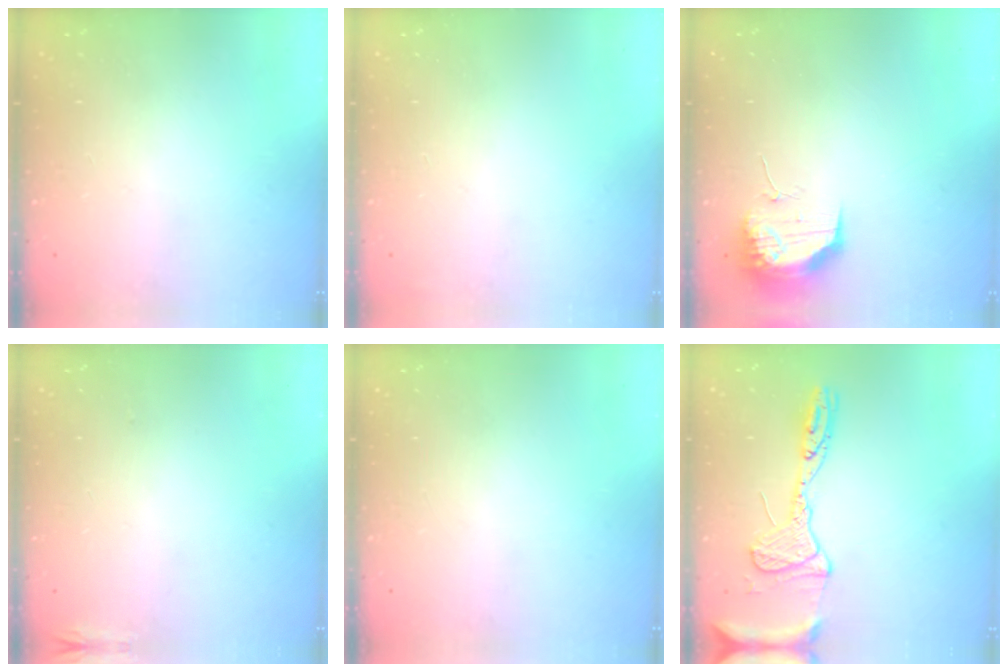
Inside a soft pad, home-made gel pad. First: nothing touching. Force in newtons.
{"total": 8.9, "press": 3.1, "slide": 8.3}
{"total": 13.8, "press": 11.9, "slide": 6.9}
{"total": 6.3, "press": 5.9, "slide": 2.1}
{"total": 0.0}
{"total": 15.5, "press": 15.4, "slide": 1.2}